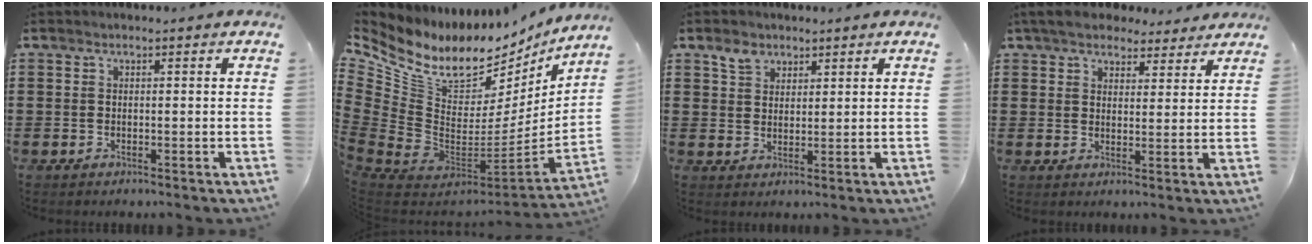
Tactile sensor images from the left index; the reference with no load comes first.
{"total": 11.0, "force": [7.4, 6.0, 5.4], "torque": [-0.136, -0.069, 0.130]}
{"total": 3.3, "force": [2.3, 2.2, 0.8], "torque": [-0.018, 0.004, 0.043]}
{"total": 5.2, "force": [4.7, 1.7, 1.4], "torque": [-0.045, -0.007, 0.088]}